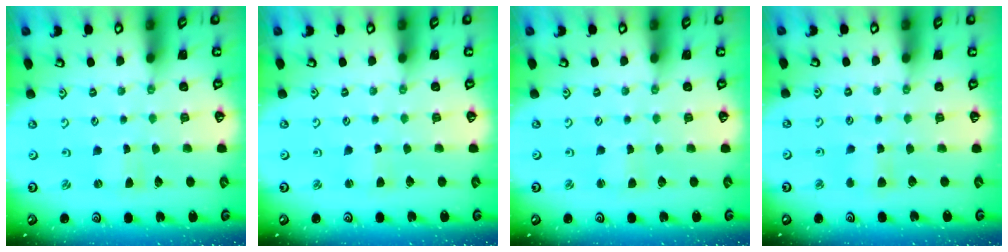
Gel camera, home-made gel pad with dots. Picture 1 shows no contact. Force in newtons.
{"total": 2.1, "press": 2.0, "slide": 0.3}
{"total": 1.9, "press": 1.9, "slide": 0.3}
{"total": 4.7, "press": 4.6, "slide": 0.7}